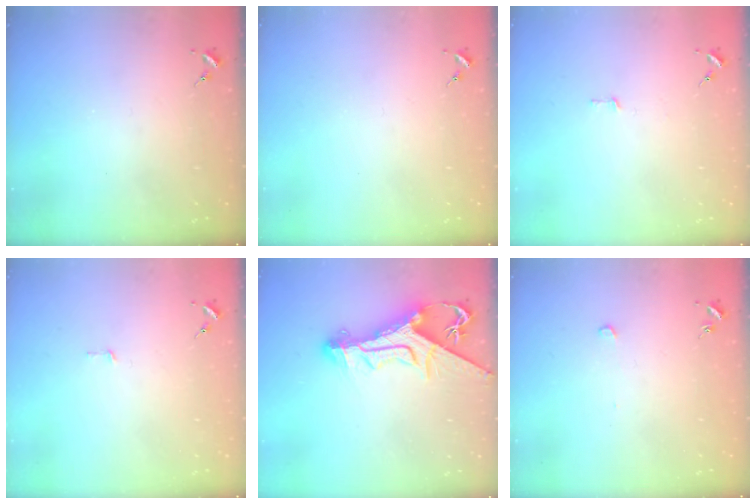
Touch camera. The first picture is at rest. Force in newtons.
{"total": 0.0}
{"total": 2.8, "press": 2.8, "slide": 0.2}
{"total": 2.4, "press": 2.4, "slide": 0.2}
{"total": 15.5, "press": 15.4, "slide": 1.3}
{"total": 2.8, "press": 2.8, "slide": 0.1}